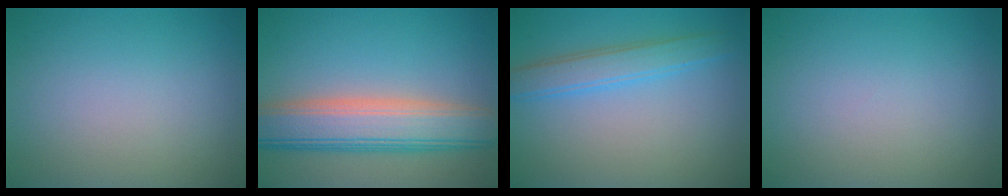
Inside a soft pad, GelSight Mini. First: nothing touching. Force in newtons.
{"total": 8.0, "press": 7.9, "slide": 0.5}
{"total": 2.4, "press": 2.4, "slide": 0.2}
{"total": 0.0}